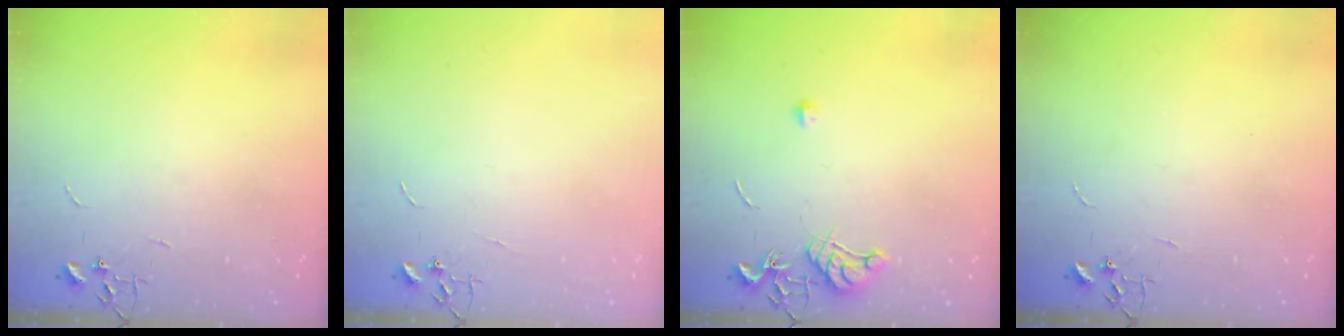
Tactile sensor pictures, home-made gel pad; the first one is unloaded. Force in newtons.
{"total": 0.0}
{"total": 8.1, "press": 8.1, "slide": 0.4}
{"total": 0.0}